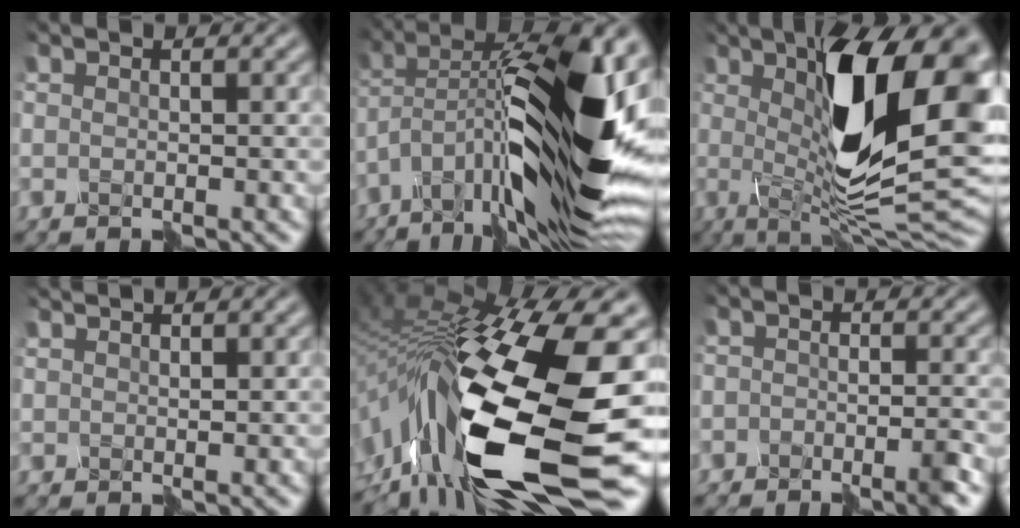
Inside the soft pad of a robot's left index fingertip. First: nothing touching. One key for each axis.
{"total": 16.6, "fx": -3.9, "fy": 6.0, "fz": 15.0, "tx": -0.261, "ty": 0.033, "tz": -0.072}
{"total": 15.6, "fx": 2.9, "fy": 5.4, "fz": 14.4, "tx": -0.219, "ty": 0.002, "tz": 0.036}
{"total": 1.1, "fx": 1.0, "fy": -0.3, "fz": -0.2, "tx": 0.002, "ty": 0.005, "tz": 0.018}
{"total": 17.1, "fx": -4.9, "fy": 6.6, "fz": 15.0, "tx": -0.302, "ty": 0.002, "tz": -0.090}
{"total": 2.5, "fx": -2.4, "fy": 0.3, "fz": 0.6, "tx": -0.012, "ty": 0.002, "tz": -0.043}